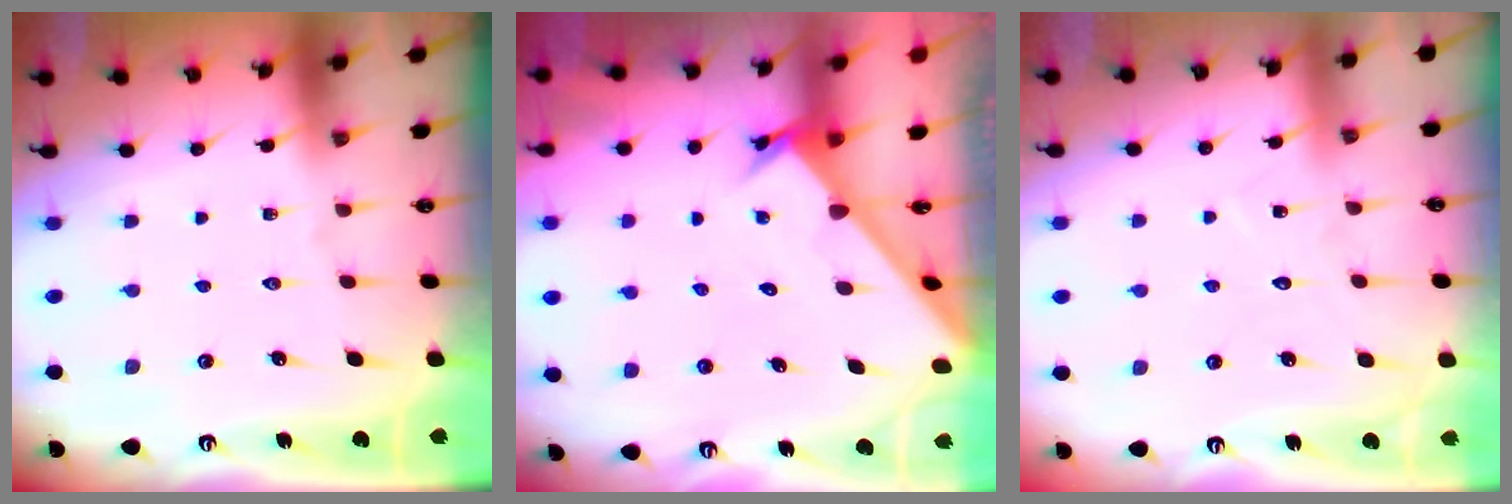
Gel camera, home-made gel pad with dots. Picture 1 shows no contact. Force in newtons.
{"total": 2.4, "press": 2.4, "slide": 0.1}
{"total": 6.0, "press": 6.0, "slide": 0.7}